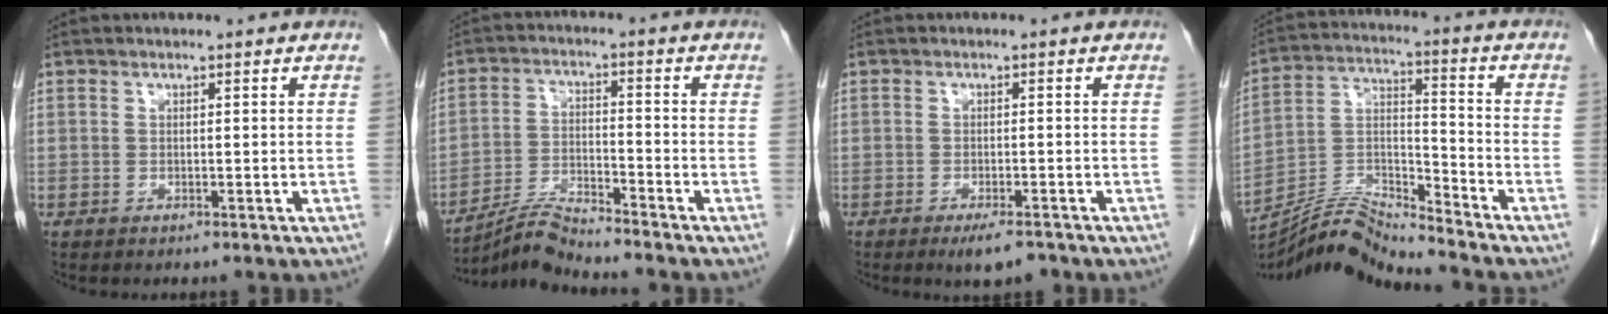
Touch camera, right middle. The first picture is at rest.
{"total": 6.0, "force": [-5.8, -1.1, 1.1], "torque": [-0.026, -0.013, -0.110]}
{"total": 3.3, "force": [-2.4, 0.7, 2.2], "torque": [-0.037, -0.005, -0.033]}
{"total": 11.2, "force": [-11.0, -1.4, 1.7], "torque": [-0.035, 0.029, -0.205]}